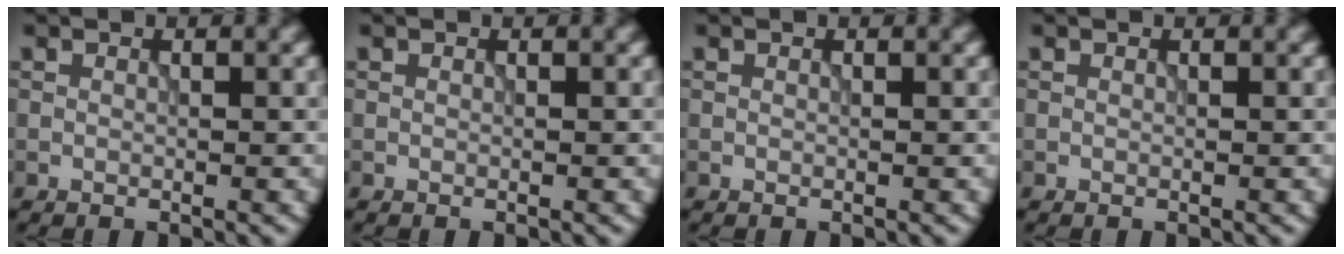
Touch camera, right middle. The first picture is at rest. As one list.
[{"total": 0.0}, {"total": 0.0}, {"total": 0.0}]